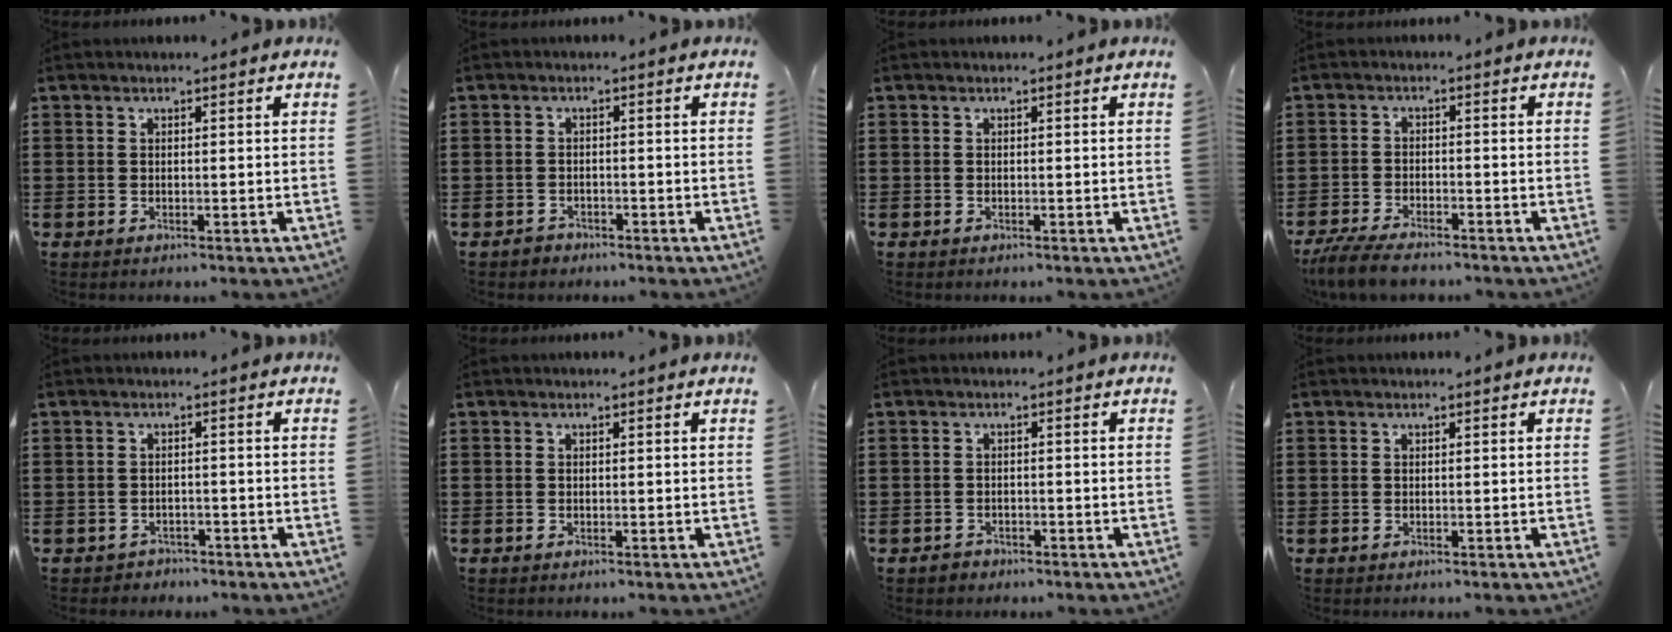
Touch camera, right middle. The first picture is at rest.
{"total": 1.1, "force": [-1.0, 0.5, 0.0], "torque": [-0.003, 0.003, -0.023]}
{"total": 0.0}
{"total": 4.5, "force": [-4.0, 0.9, 2.0], "torque": [-0.052, -0.007, -0.081]}
{"total": 1.3, "force": [-1.2, 0.5, -0.1], "torque": [-0.004, 0.002, -0.028]}
{"total": 0.0}
{"total": 1.0, "force": [-0.8, 0.5, 0.1], "torque": [-0.004, 0.002, -0.020]}
{"total": 0.0}